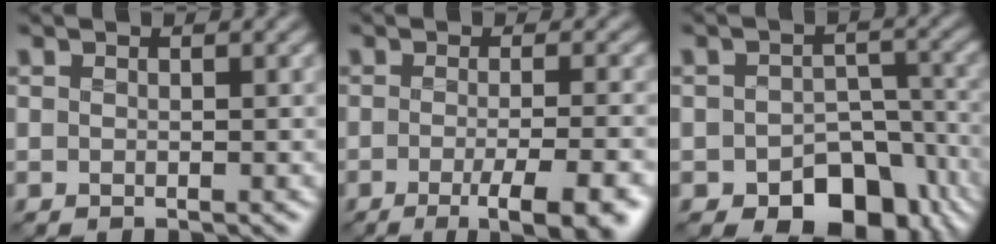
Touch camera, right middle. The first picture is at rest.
{"total": 7.2, "force": [-3.4, 2.0, 6.1], "torque": [-0.067, -0.008, -0.042]}
{"total": 8.1, "force": [-4.4, 5.0, 4.6], "torque": [-0.052, -0.015, -0.061]}